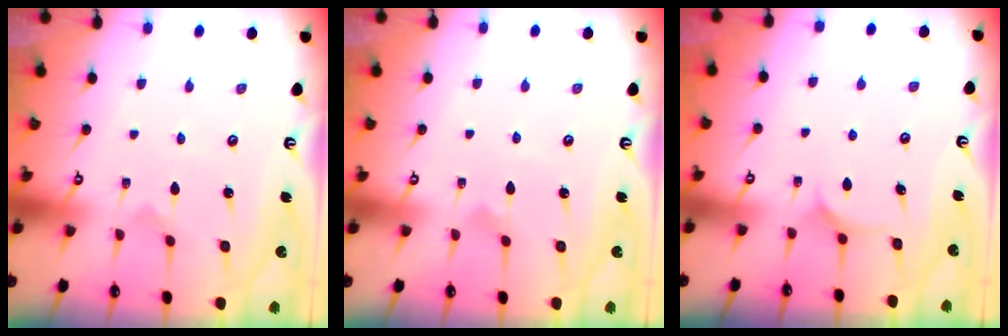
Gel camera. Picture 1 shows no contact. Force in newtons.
{"total": 1.9, "press": 1.9, "slide": 0.1}
{"total": 6.7, "press": 6.7, "slide": 0.4}